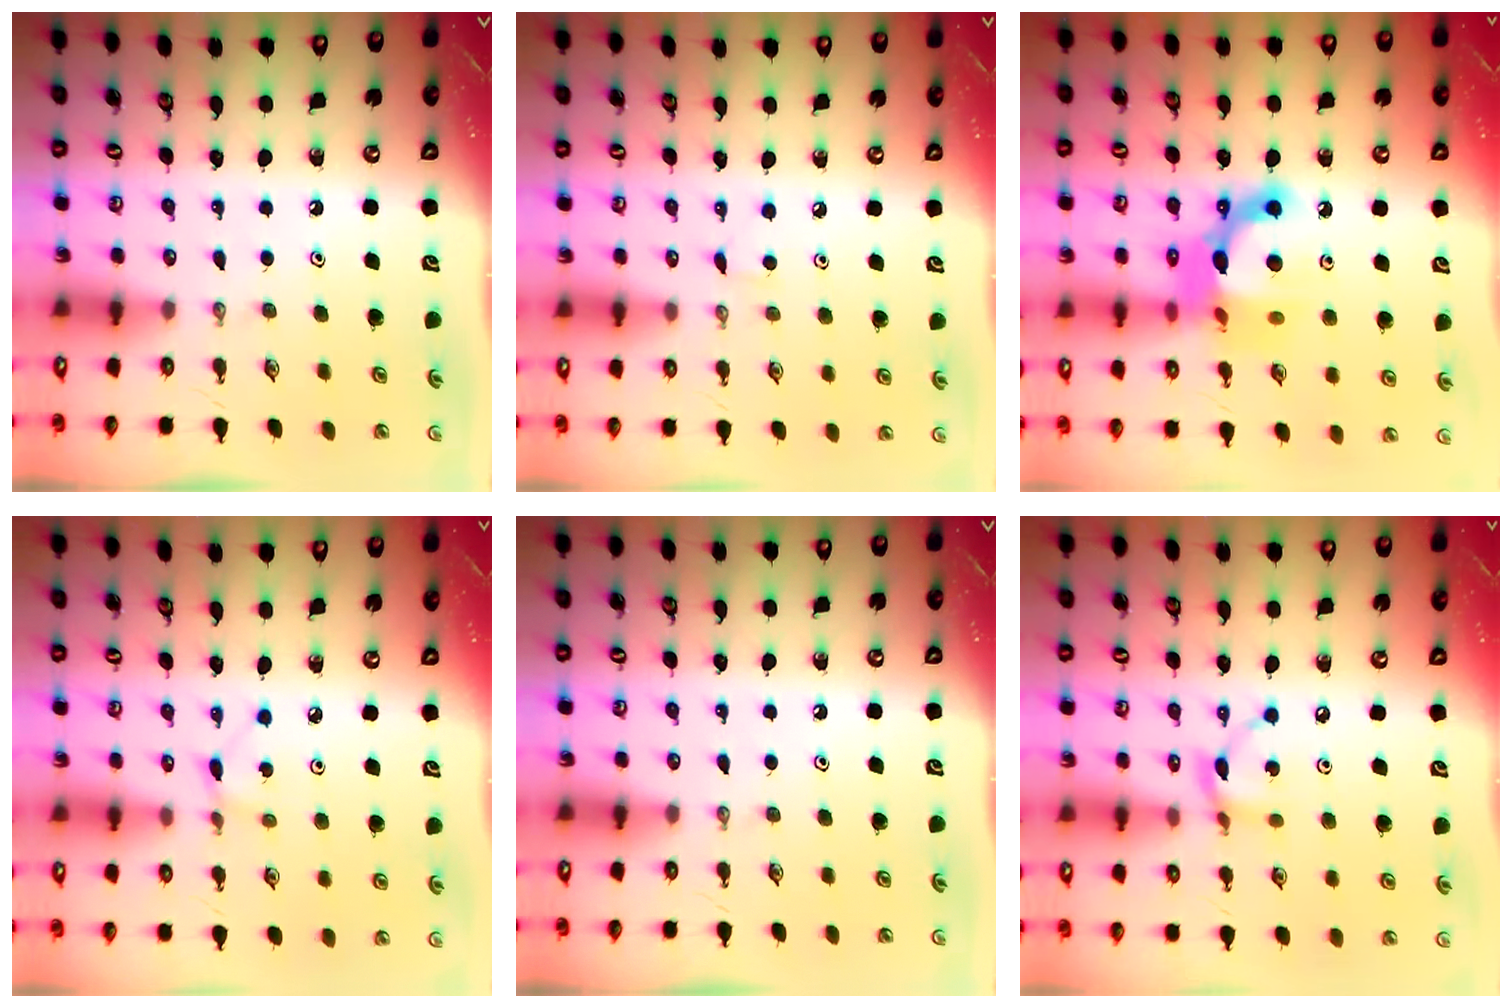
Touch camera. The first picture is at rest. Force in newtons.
{"total": 3.4, "press": 3.4, "slide": 0.4}
{"total": 15.5, "press": 15.4, "slide": 1.7}
{"total": 1.3, "press": 1.3, "slide": 0.1}
{"total": 0.0}
{"total": 6.8, "press": 6.8, "slide": 0.2}